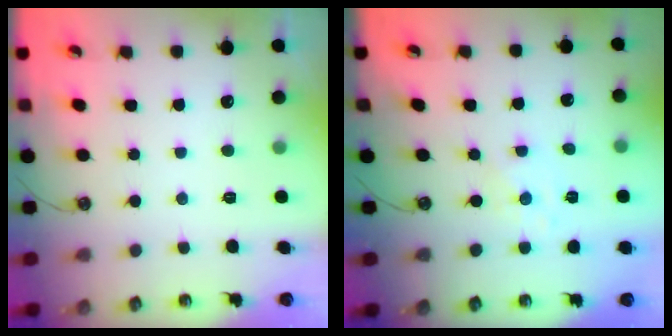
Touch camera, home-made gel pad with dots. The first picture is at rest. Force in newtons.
{"total": 1.7, "press": 1.6, "slide": 0.2}